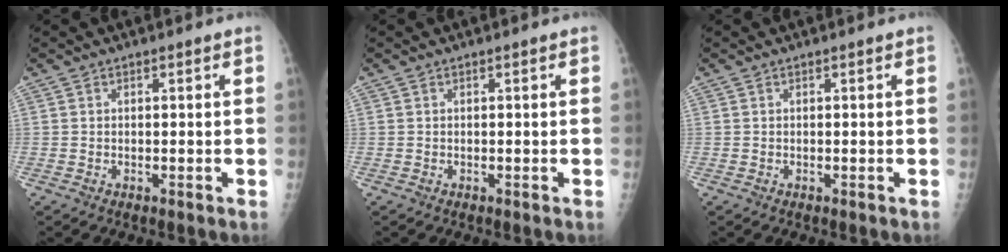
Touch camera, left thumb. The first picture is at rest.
{"total": 0.0}
{"total": 0.0}